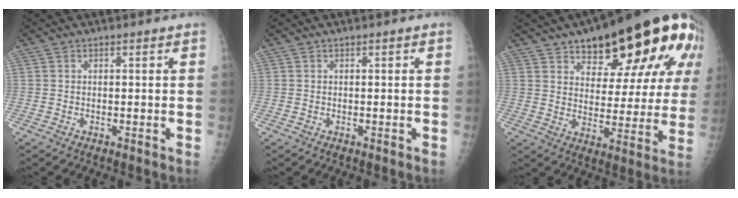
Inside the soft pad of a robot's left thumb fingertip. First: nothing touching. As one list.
[{"total": 0.0}, {"total": 22.8, "force": [13.2, 9.5, 16.0], "torque": [-0.178, -0.032, 0.183]}]